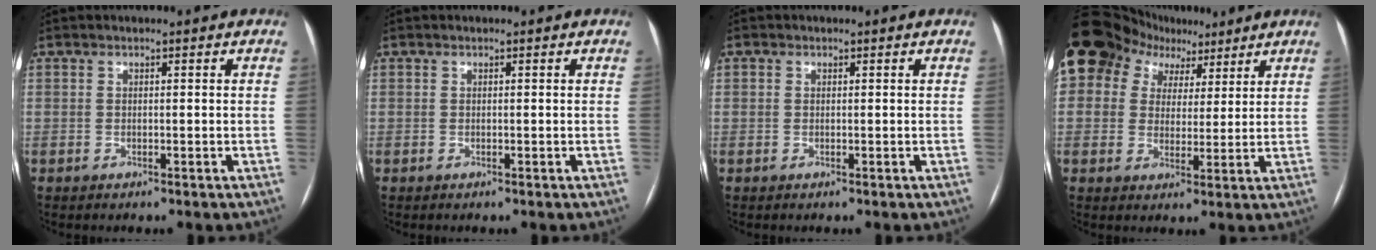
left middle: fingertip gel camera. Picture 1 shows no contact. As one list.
[{"total": 0.0}, {"total": 0.0}, {"total": 16.6, "force": [9.6, 12.1, 6.1], "torque": [-0.147, 0.073, 0.168]}]